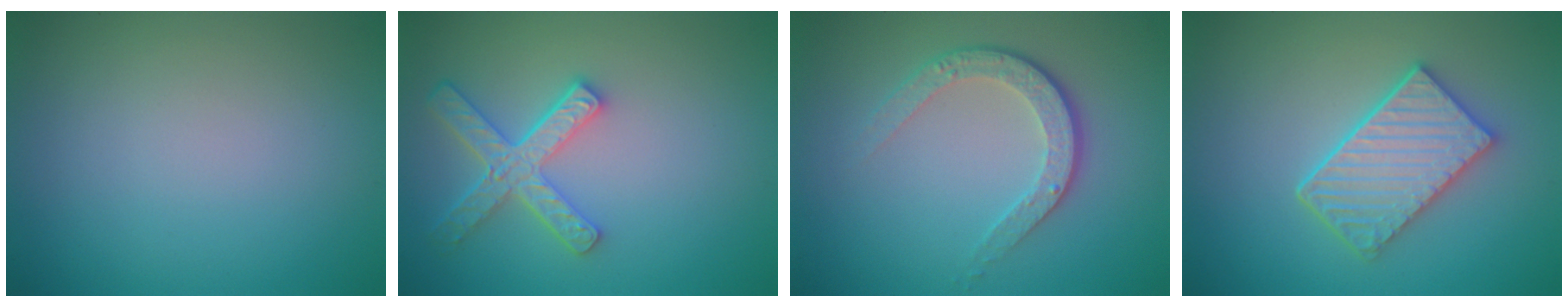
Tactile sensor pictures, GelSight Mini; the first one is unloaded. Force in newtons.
{"total": 4.3, "press": 3.5, "slide": 2.5}
{"total": 3.5, "press": 2.6, "slide": 2.4}
{"total": 4.8, "press": 4.2, "slide": 2.5}